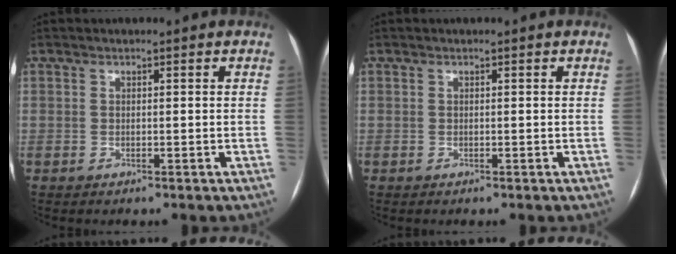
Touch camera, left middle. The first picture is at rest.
{"total": 0.0}